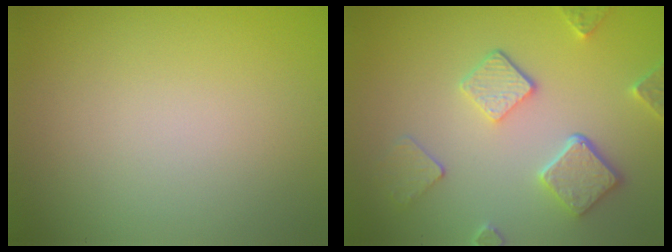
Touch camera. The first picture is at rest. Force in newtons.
{"total": 5.0, "press": 3.9, "slide": 3.2}